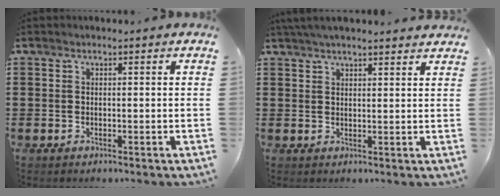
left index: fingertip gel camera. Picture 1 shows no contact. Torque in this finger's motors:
{"motor_torque": [0.37, -1.72, 0.18, 0.01]}